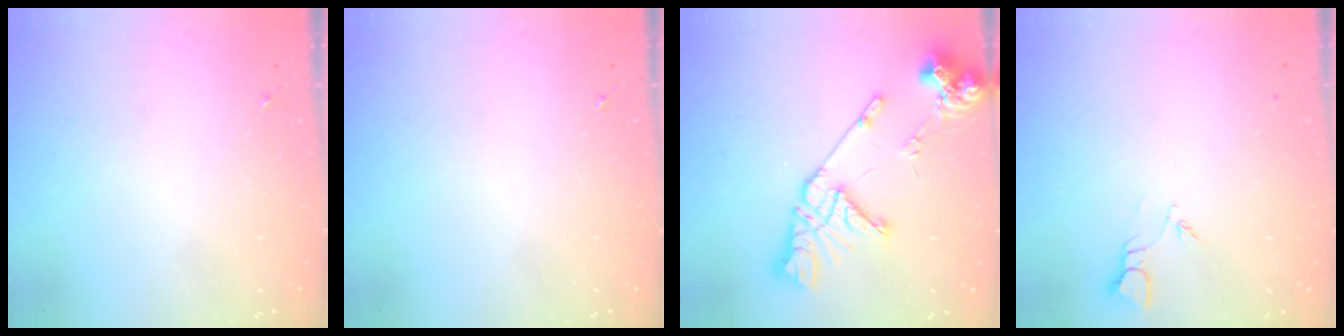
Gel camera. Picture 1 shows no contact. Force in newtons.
{"total": 0.0}
{"total": 16.1, "press": 16.0, "slide": 2.0}
{"total": 2.7, "press": 2.7, "slide": 0.3}